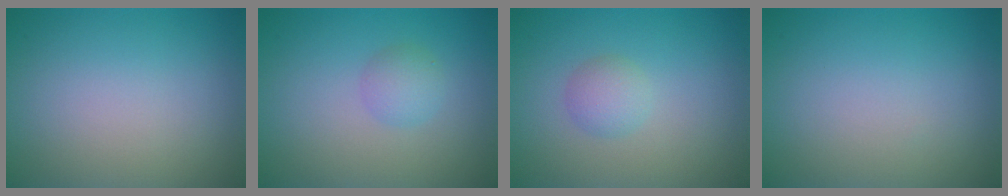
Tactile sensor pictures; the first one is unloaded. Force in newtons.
{"total": 1.7, "press": 1.7, "slide": 0.0}
{"total": 1.7, "press": 1.7, "slide": 0.1}
{"total": 0.0}